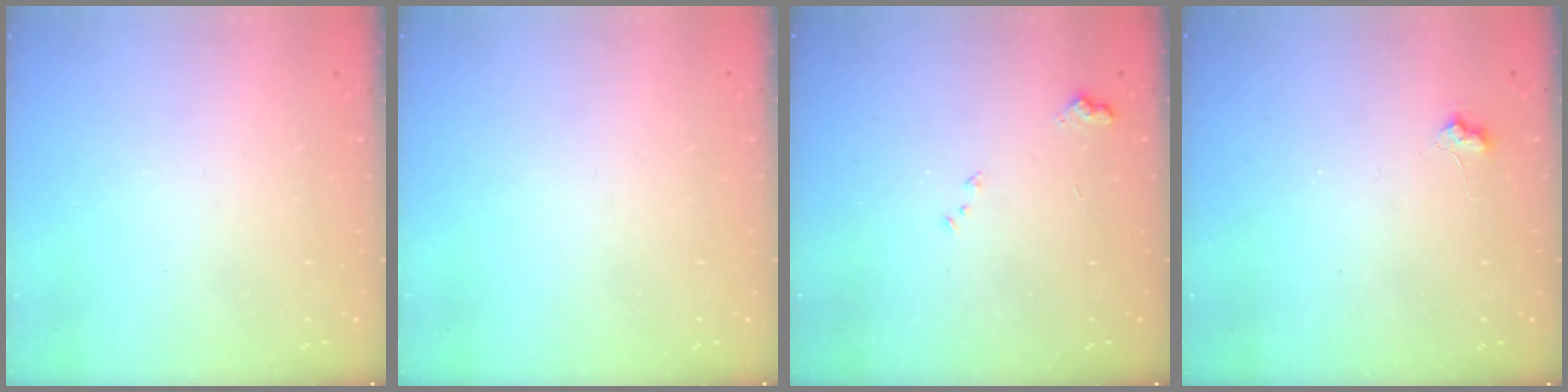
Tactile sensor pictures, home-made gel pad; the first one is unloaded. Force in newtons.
{"total": 0.0}
{"total": 7.7, "press": 7.7, "slide": 0.8}
{"total": 5.4, "press": 5.4, "slide": 0.7}